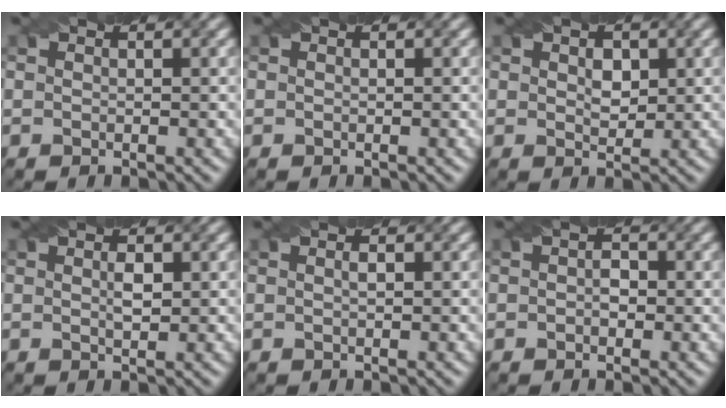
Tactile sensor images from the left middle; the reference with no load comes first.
{"total": 0.0}
{"total": 2.0, "force": [0.6, 1.3, 1.4], "torque": [-0.021, -0.005, 0.014]}
{"total": 1.4, "force": [0.3, 0.6, 1.3], "torque": [-0.026, 0.001, 0.007]}
{"total": 0.6, "force": [0.1, 0.2, 0.6], "torque": [-0.012, 0.002, 0.002]}
{"total": 1.5, "force": [-0.1, 1.0, 1.1], "torque": [-0.016, 0.001, -0.005]}